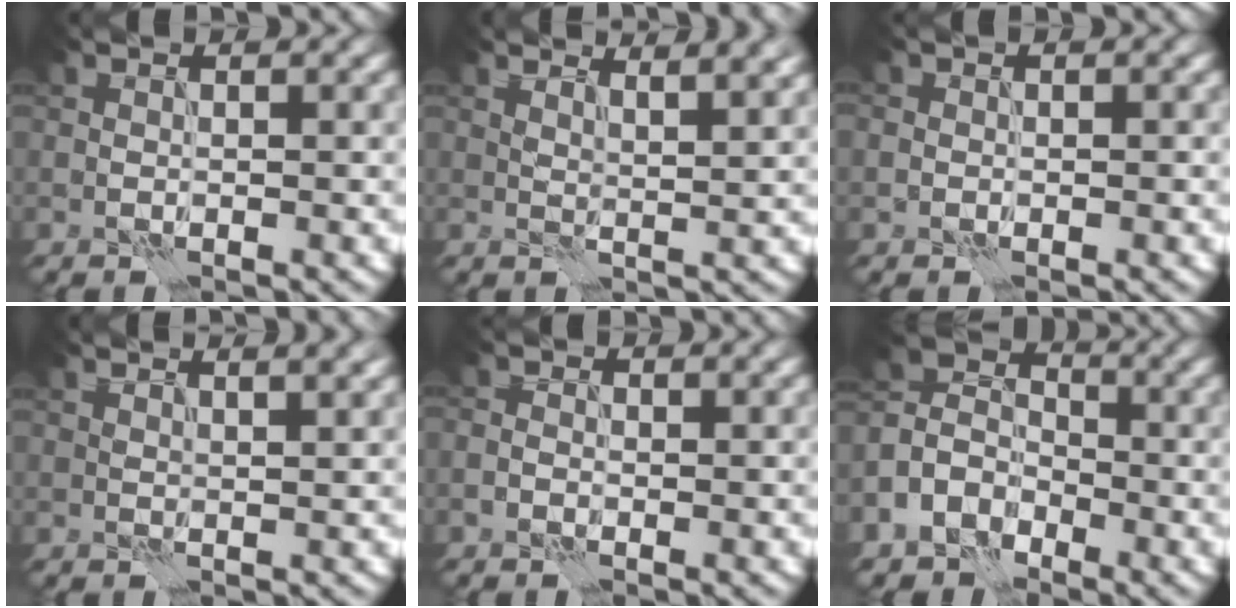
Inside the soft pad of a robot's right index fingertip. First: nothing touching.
{"total": 4.6, "force": [3.4, 1.4, 2.7], "torque": [-0.022, 0.015, 0.036]}
{"total": 0.6, "force": [-0.2, 0.6, 0.1], "torque": [0.003, 0.000, -0.001]}
{"total": 3.5, "force": [2.3, 1.3, 2.3], "torque": [-0.012, 0.016, 0.012]}
{"total": 1.2, "force": [-0.6, 1.0, 0.3], "torque": [-0.001, -0.002, -0.010]}
{"total": 4.9, "force": [-3.2, 3.4, 1.2], "torque": [-0.029, 0.005, -0.068]}